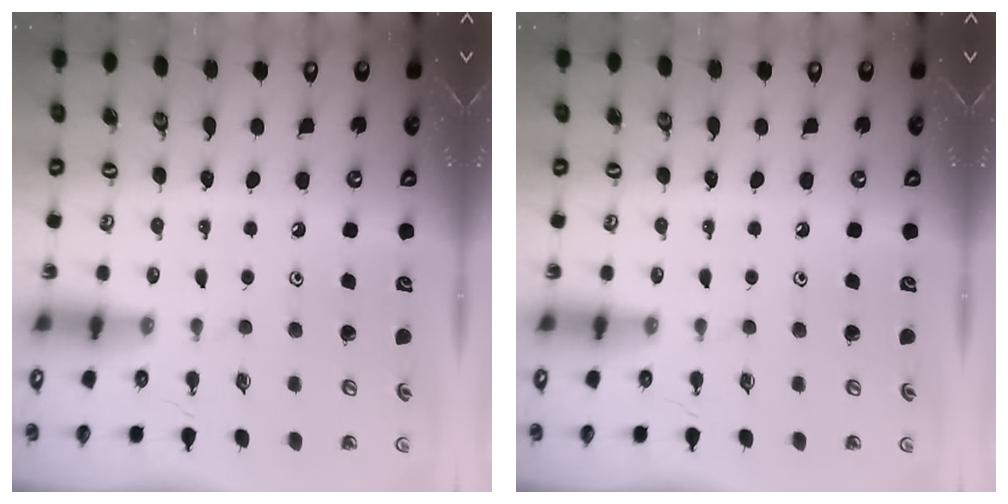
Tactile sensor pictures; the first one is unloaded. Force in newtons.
{"total": 0.0}